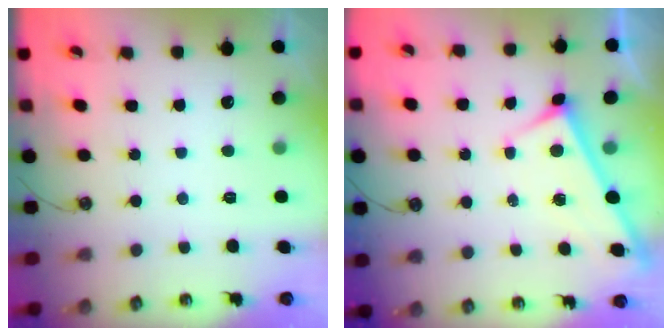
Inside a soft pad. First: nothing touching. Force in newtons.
{"total": 3.2, "press": 3.2, "slide": 0.3}